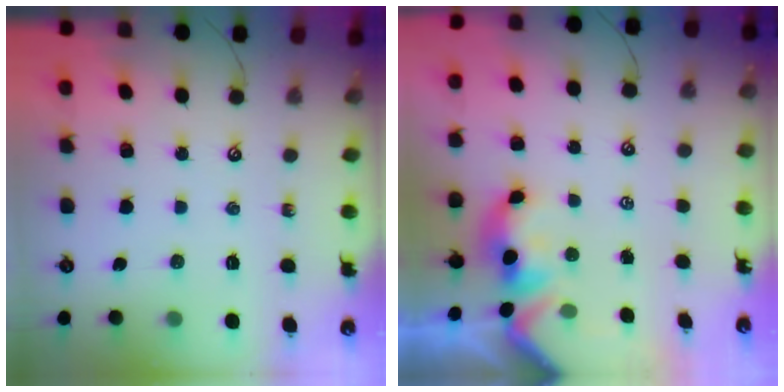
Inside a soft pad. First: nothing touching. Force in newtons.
{"total": 1.7, "press": 1.5, "slide": 0.7}